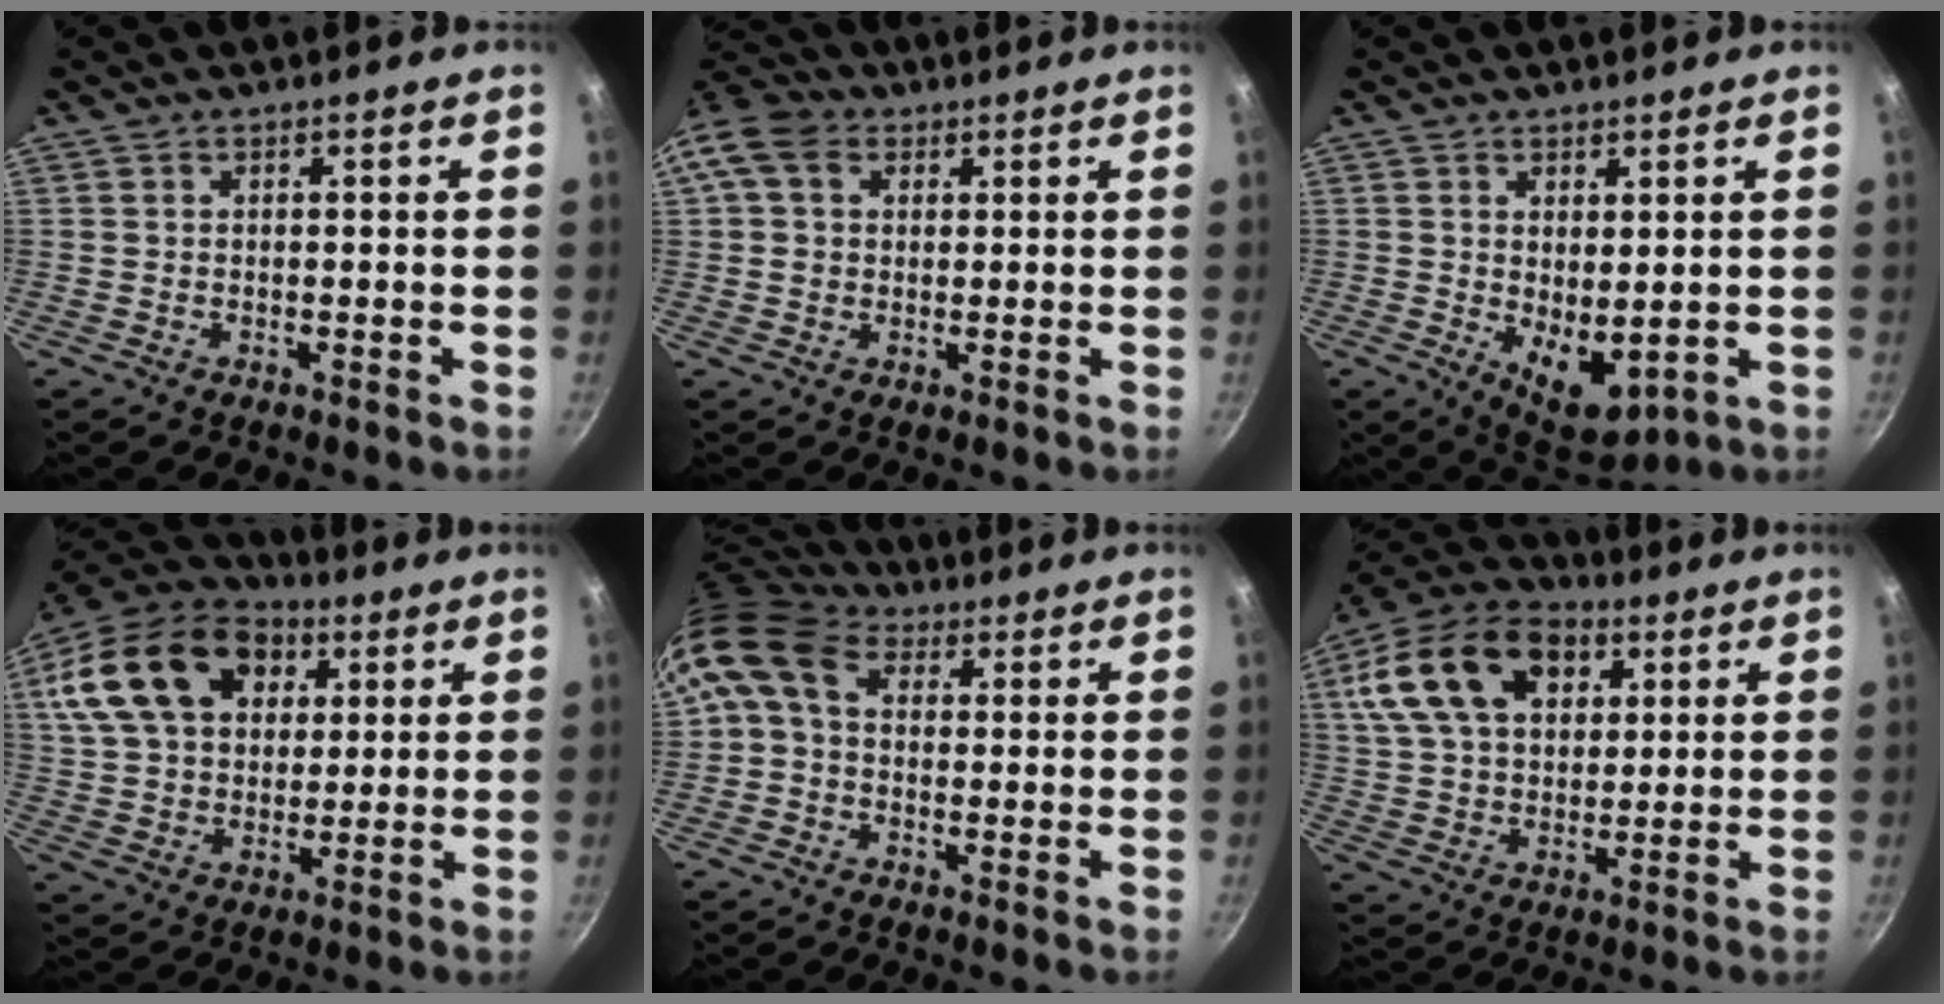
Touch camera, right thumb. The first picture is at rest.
{"total": 9.6, "force": [2.8, 7.5, 5.3], "torque": [-0.093, 0.014, 0.035]}
{"total": 8.0, "force": [0.3, 4.4, 6.7], "torque": [-0.079, -0.024, 0.022]}
{"total": 22.9, "force": [7.8, 15.9, 14.5], "torque": [-0.253, 0.016, 0.130]}
{"total": 9.2, "force": [2.1, 6.8, 5.8], "torque": [-0.105, 0.019, 0.018]}
{"total": 19.9, "force": [7.3, 13.1, 13.1], "torque": [-0.222, 0.009, 0.118]}